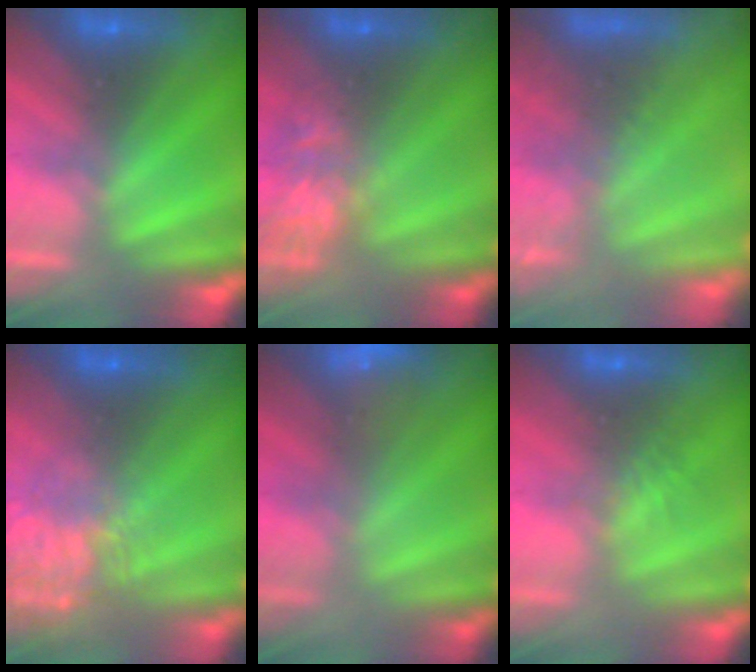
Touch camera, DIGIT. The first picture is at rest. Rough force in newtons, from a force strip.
{"total": 4.7}
{"total": 9.6}
{"total": 7.6}
{"total": 2.3}
{"total": 2.8}